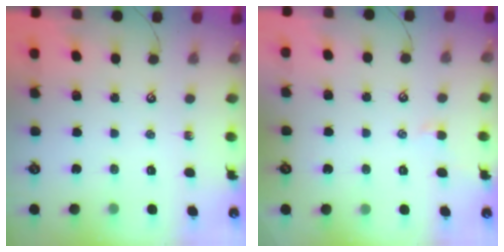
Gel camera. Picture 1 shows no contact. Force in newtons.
{"total": 1.1, "press": 1.1, "slide": 0.4}